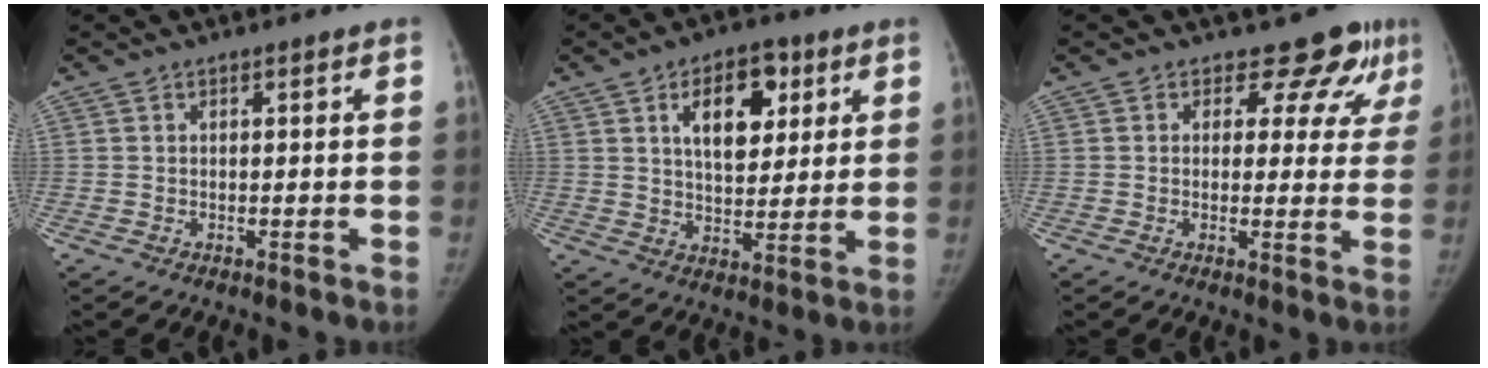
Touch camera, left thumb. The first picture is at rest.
{"total": 11.5, "force": [4.6, 6.7, 8.2], "torque": [-0.083, -0.014, 0.072]}
{"total": 8.1, "force": [5.7, 5.0, 2.8], "torque": [0.014, -0.026, 0.051]}